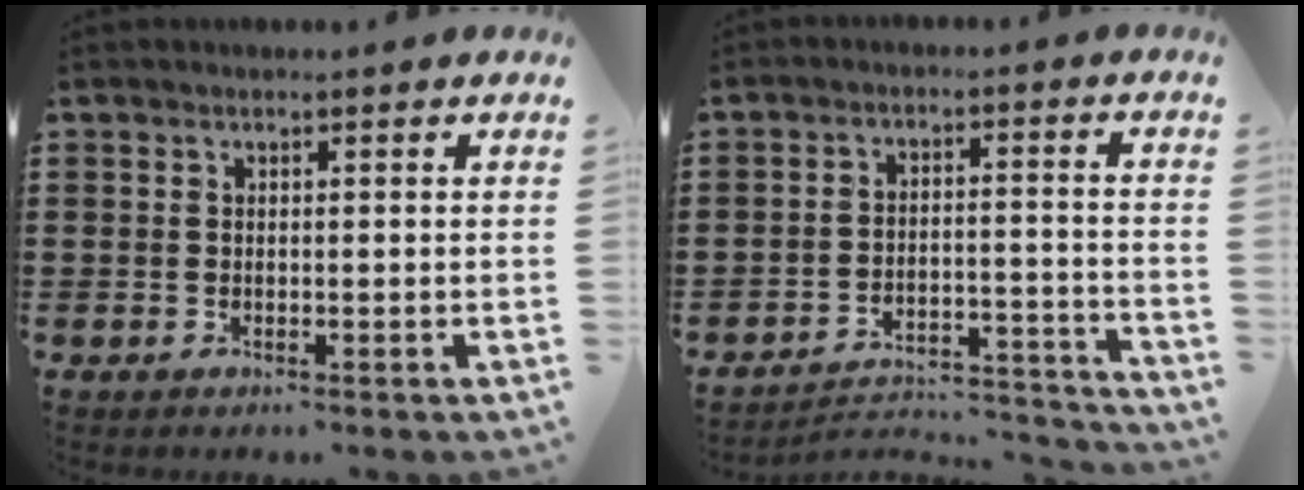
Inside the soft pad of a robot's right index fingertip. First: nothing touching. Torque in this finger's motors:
{"motor_torque": [-0.87, 0.49, -1.05, -0.21]}